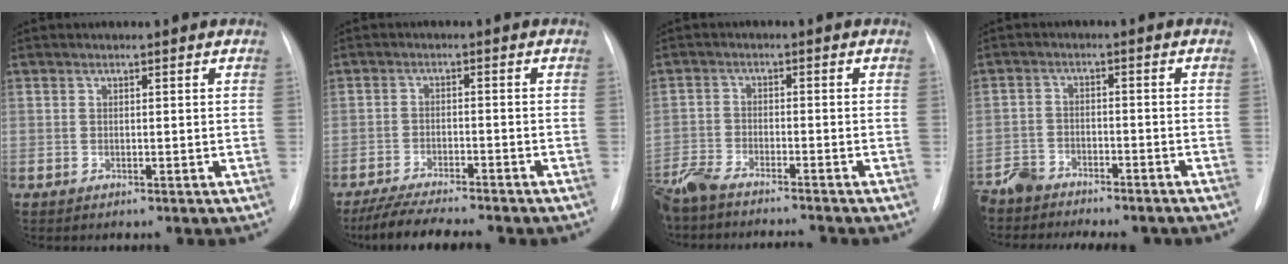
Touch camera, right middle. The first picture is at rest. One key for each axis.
{"total": 9.9, "fx": -8.6, "fy": 1.0, "fz": 4.9, "tx": -0.079, "ty": -0.019, "tz": -0.133}
{"total": 9.4, "fx": -8.6, "fy": 0.6, "fz": 3.7, "tx": -0.063, "ty": -0.015, "tz": -0.149}
{"total": 8.0, "fx": -7.6, "fy": 2.1, "fz": 1.6, "tx": -0.020, "ty": 0.001, "tz": -0.115}